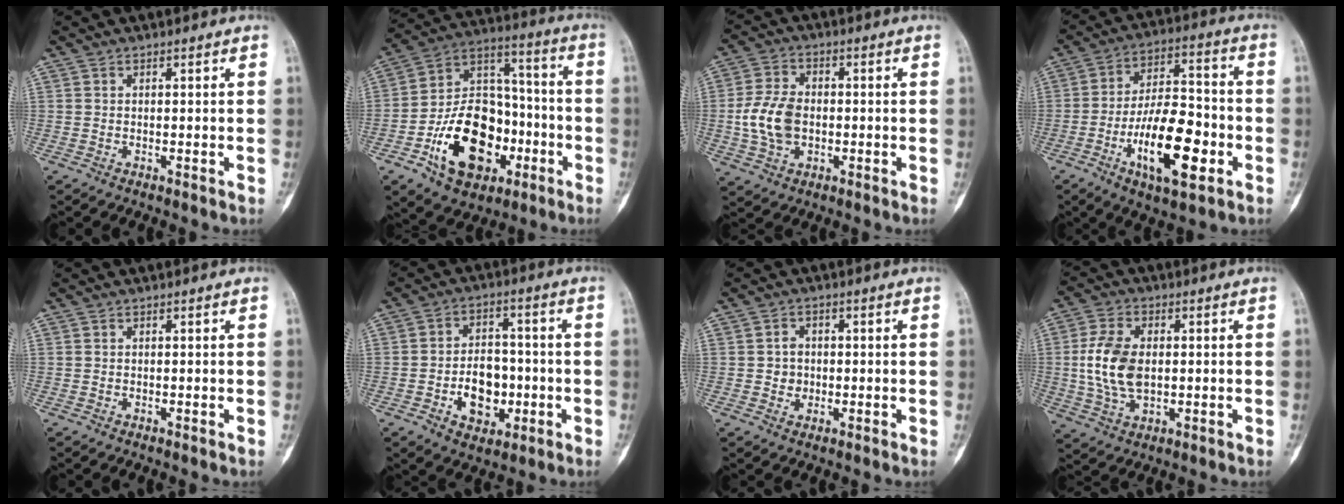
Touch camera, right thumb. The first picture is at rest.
{"total": 21.3, "force": [-7.6, 14.4, 13.8], "torque": [-0.193, 0.065, -0.120]}
{"total": 9.7, "force": [-0.8, 6.6, 7.0], "torque": [-0.129, 0.009, -0.017]}
{"total": 17.1, "force": [-5.7, 7.1, 14.5], "torque": [-0.231, 0.029, -0.091]}
{"total": 0.0}
{"total": 10.2, "force": [-2.6, 7.3, 6.6], "torque": [-0.069, 0.023, -0.038]}
{"total": 3.2, "force": [-0.1, 2.9, 1.3], "torque": [-0.003, 0.006, -0.003]}
{"total": 10.8, "force": [0.3, 6.5, 8.6], "torque": [-0.175, 0.002, 0.011]}